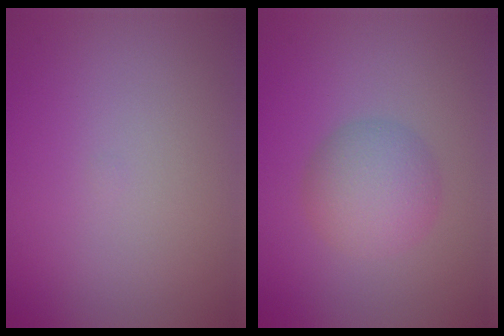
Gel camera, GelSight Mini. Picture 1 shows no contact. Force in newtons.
{"total": 4.0, "press": 4.0, "slide": 0.1}